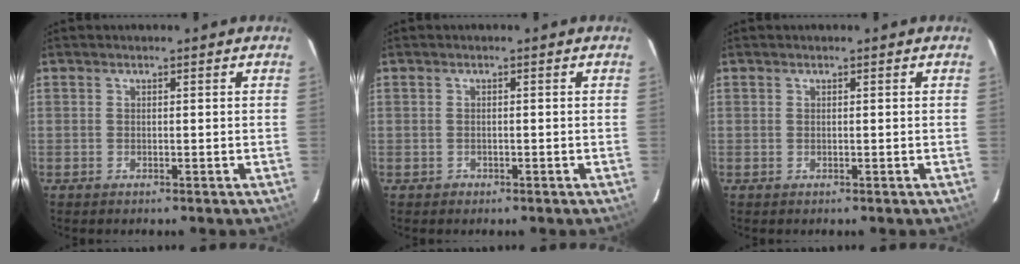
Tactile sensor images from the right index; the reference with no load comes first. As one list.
[{"total": 1.0, "force": [-0.6, 0.7, -0.1], "torque": [0.003, 0.003, -0.007]}, {"total": 0.0}]